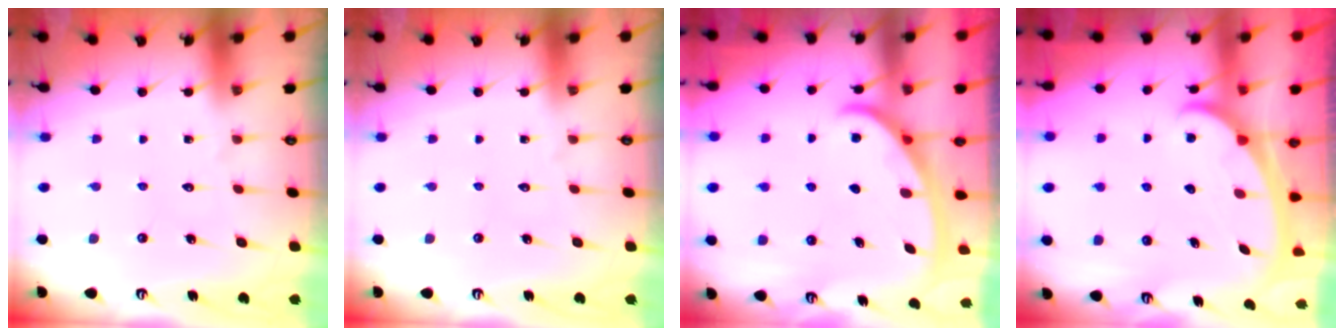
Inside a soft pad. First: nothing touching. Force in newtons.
{"total": 0.0}
{"total": 3.0, "press": 2.9, "slide": 0.4}
{"total": 2.3, "press": 2.3, "slide": 0.4}